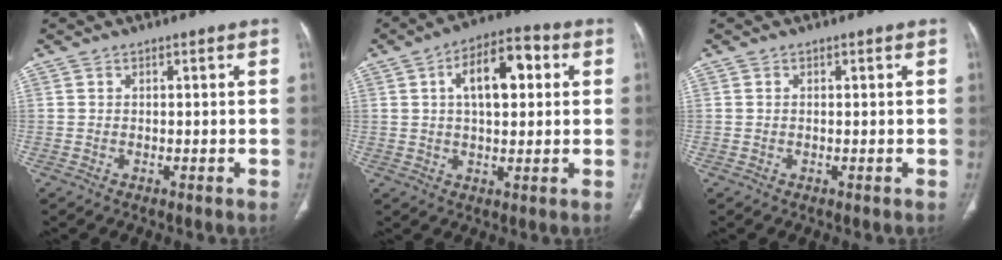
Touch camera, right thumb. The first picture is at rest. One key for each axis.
{"total": 11.8, "fx": 2.9, "fy": 5.9, "fz": 9.9, "tx": -0.143, "ty": 0.019, "tz": 0.039}
{"total": 0.0}